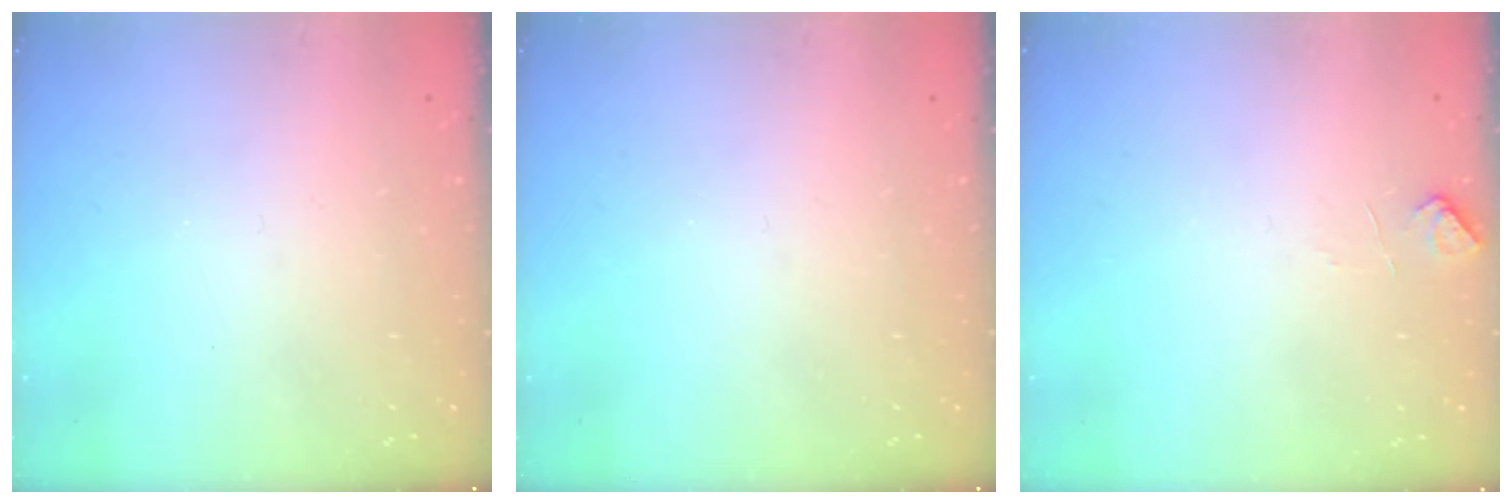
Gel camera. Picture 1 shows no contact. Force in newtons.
{"total": 0.0}
{"total": 2.9, "press": 2.8, "slide": 0.6}